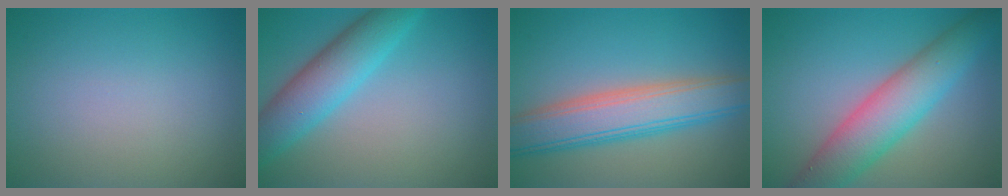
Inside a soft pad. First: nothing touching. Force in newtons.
{"total": 5.7, "press": 5.7, "slide": 0.1}
{"total": 7.2, "press": 7.2, "slide": 0.2}
{"total": 7.0, "press": 7.0, "slide": 0.2}